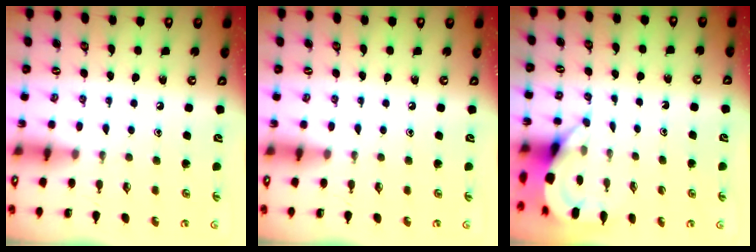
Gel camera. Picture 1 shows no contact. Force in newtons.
{"total": 0.0}
{"total": 3.8, "press": 3.8, "slide": 0.2}